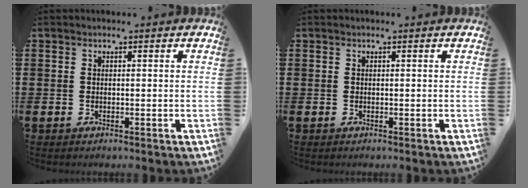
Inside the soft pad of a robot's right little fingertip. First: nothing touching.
{"total": 0.0}